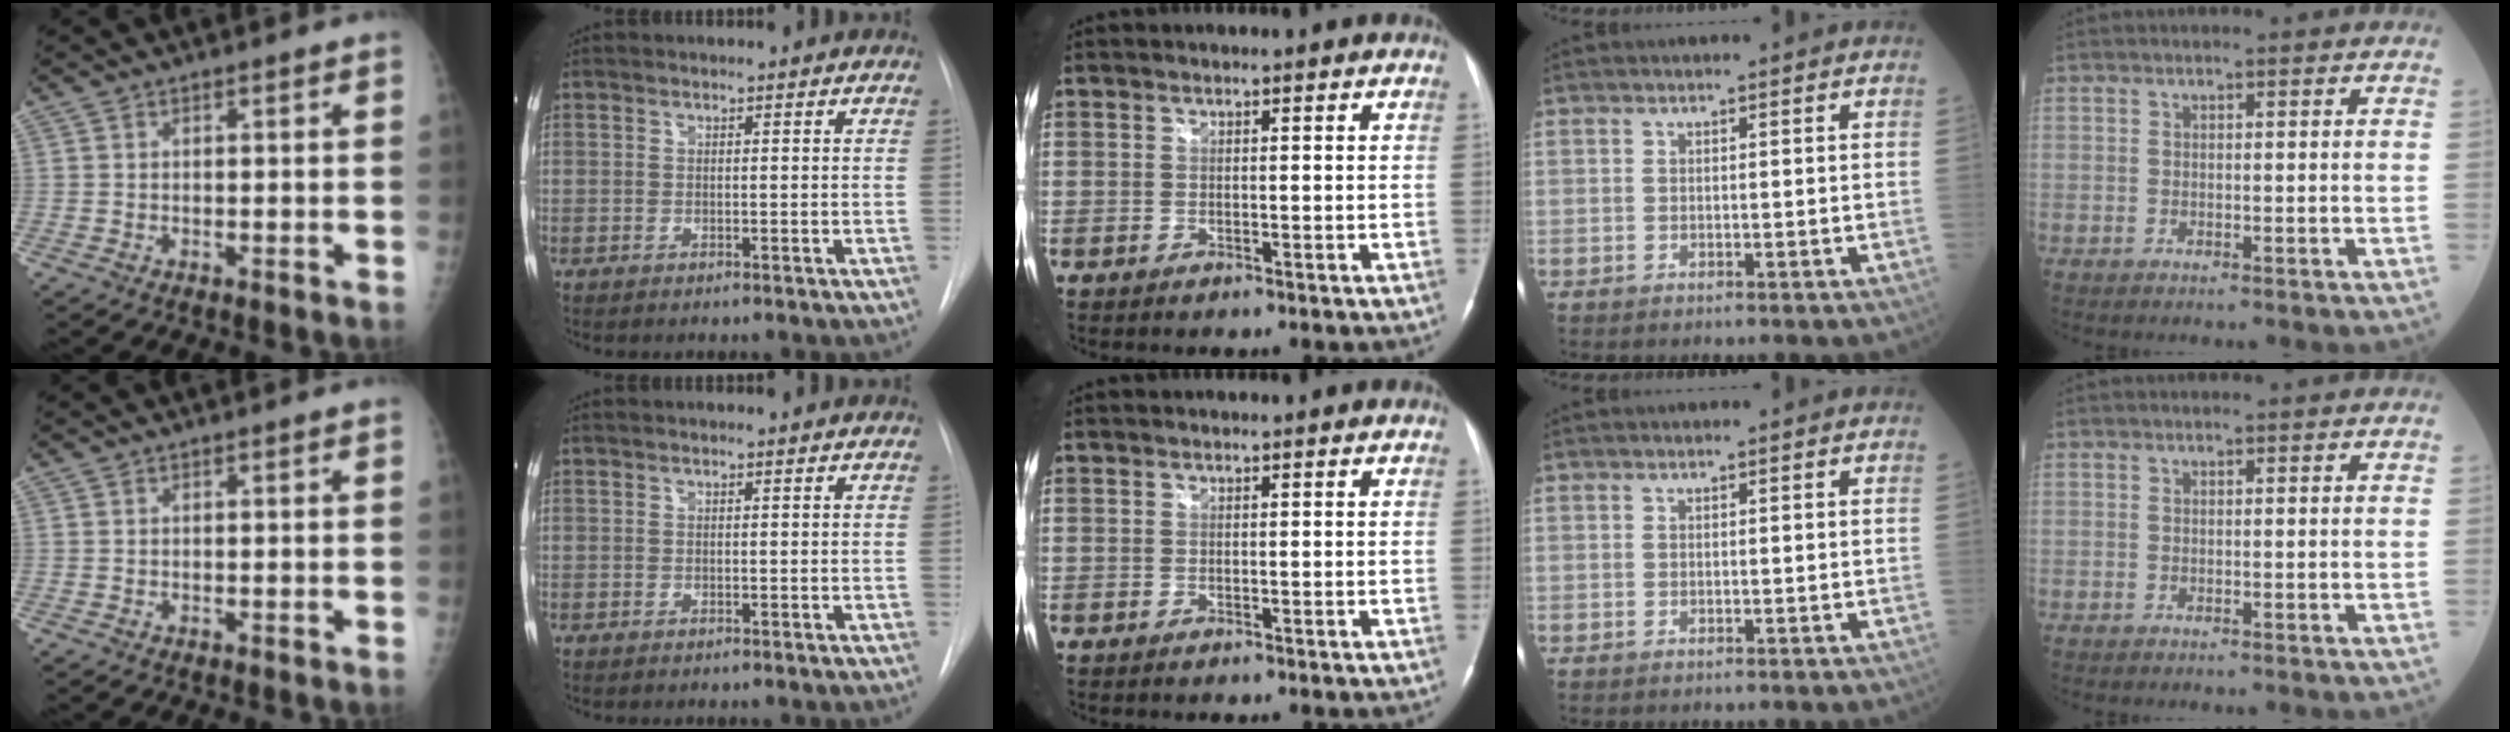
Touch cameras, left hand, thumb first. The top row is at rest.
{}